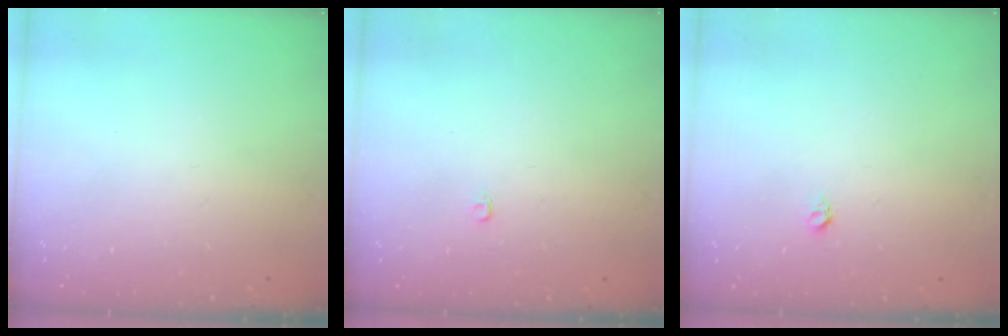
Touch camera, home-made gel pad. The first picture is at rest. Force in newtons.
{"total": 2.4, "press": 2.4, "slide": 0.2}
{"total": 3.0, "press": 2.9, "slide": 0.4}